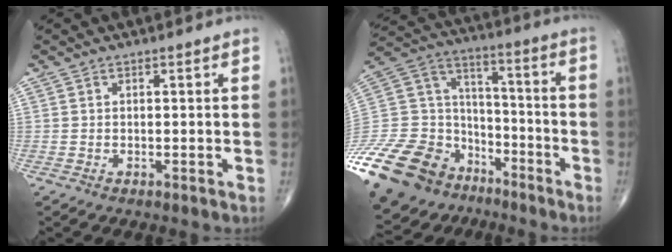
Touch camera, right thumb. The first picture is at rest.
{"total": 29.8, "force": [-17.7, 19.6, 13.7], "torque": [-0.345, 0.062, -0.306]}